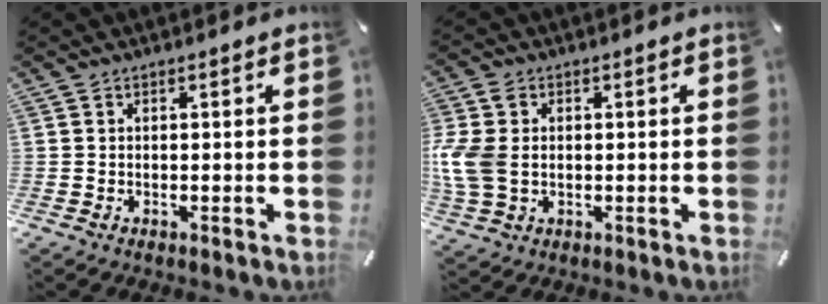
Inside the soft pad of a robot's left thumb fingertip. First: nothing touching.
{"total": 8.6, "force": [0.2, 6.2, 5.9], "torque": [-0.143, 0.007, 0.003]}